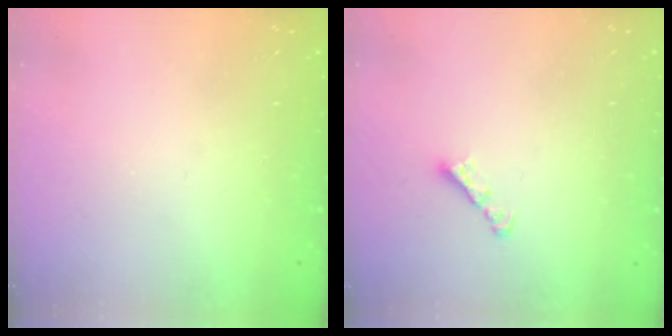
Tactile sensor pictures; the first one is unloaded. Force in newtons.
{"total": 2.2, "press": 2.1, "slide": 0.6}